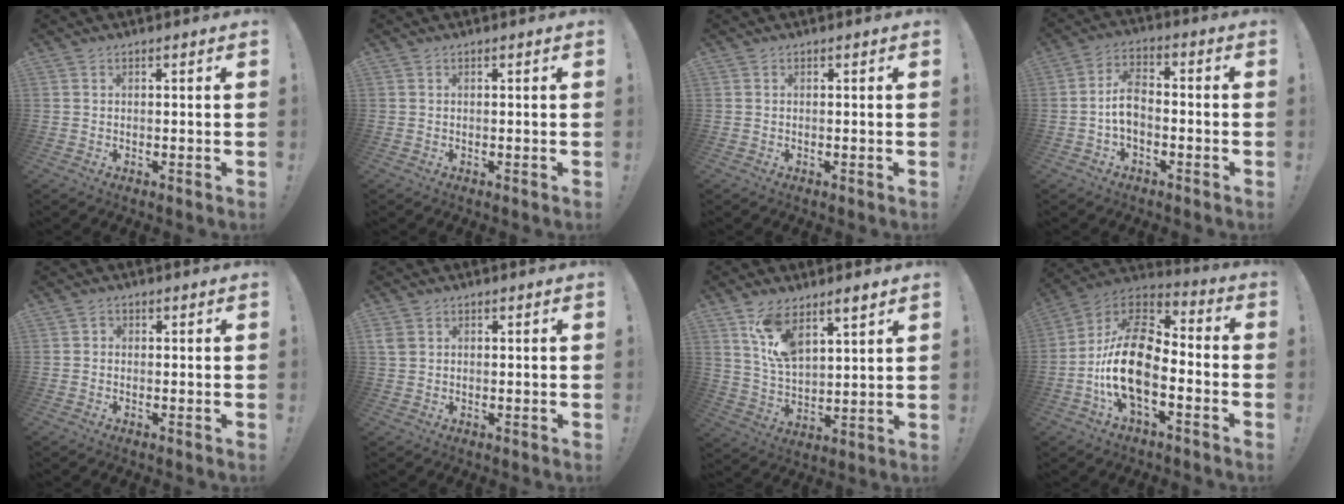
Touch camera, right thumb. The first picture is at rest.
{"total": 0.0}
{"total": 0.0}
{"total": 7.5, "force": [-1.4, 4.6, 5.7], "torque": [-0.110, 0.004, -0.026]}
{"total": 0.9, "force": [-0.4, 0.7, 0.4], "torque": [-0.012, 0.005, -0.007]}
{"total": 2.8, "force": [1.0, 2.2, 1.4], "torque": [-0.018, 0.003, 0.019]}
{"total": 11.1, "force": [7.6, 4.8, 6.6], "torque": [-0.121, -0.030, 0.142]}
{"total": 19.6, "force": [-5.0, 10.4, 15.9], "torque": [-0.310, 0.027, -0.081]}